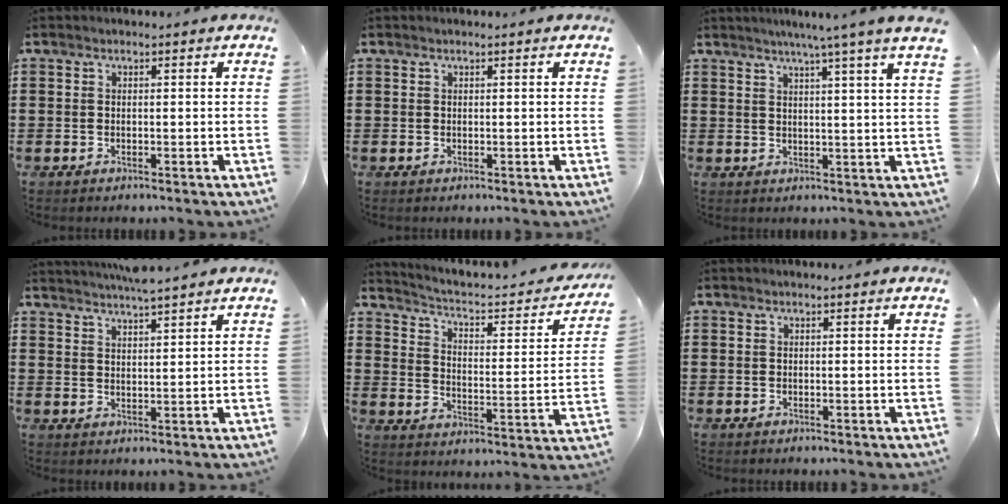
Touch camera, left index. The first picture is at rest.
{"total": 0.0}
{"total": 4.5, "force": [3.4, -1.5, 2.6], "torque": [-0.056, -0.015, 0.055]}
{"total": 3.2, "force": [3.2, -0.5, 0.3], "torque": [-0.016, -0.011, 0.058]}
{"total": 2.5, "force": [1.8, 0.5, 1.7], "torque": [-0.050, -0.027, 0.017]}
{"total": 0.0}